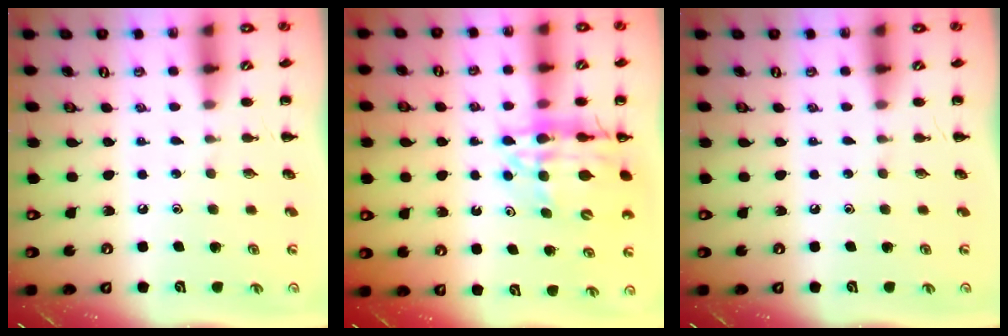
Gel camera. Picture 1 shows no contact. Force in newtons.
{"total": 15.5, "press": 15.0, "slide": 3.8}
{"total": 0.0}